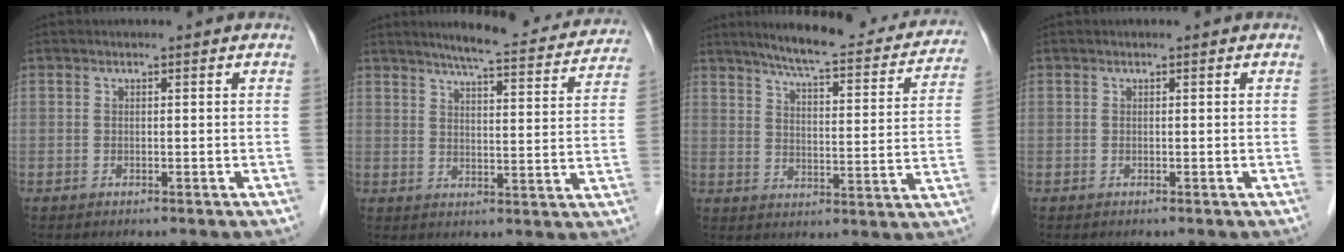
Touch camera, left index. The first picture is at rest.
{"total": 17.3, "force": [15.8, 1.9, 6.8], "torque": [-0.087, -0.015, 0.191]}
{"total": 20.9, "force": [18.4, 3.4, 9.4], "torque": [-0.125, -0.012, 0.229]}
{"total": 0.0}